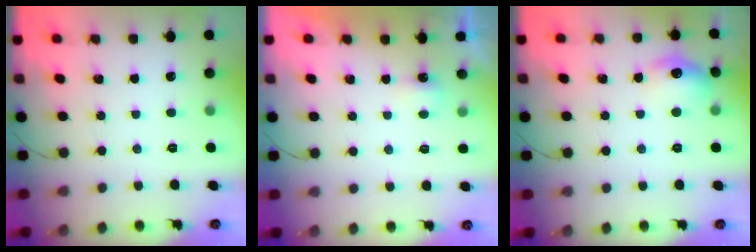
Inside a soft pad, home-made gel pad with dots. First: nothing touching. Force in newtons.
{"total": 2.3, "press": 2.2, "slide": 0.6}
{"total": 9.9, "press": 9.8, "slide": 1.0}